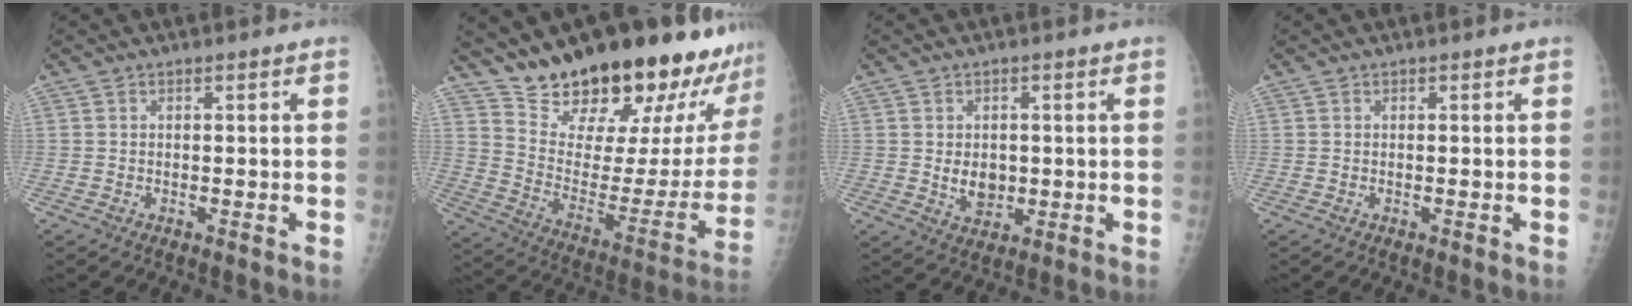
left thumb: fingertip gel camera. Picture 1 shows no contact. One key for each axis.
{"total": 28.1, "fx": 23.2, "fy": 8.2, "fz": 13.5, "tx": -0.175, "ty": -0.145, "tz": 0.332}
{"total": 5.0, "fx": 0.1, "fy": 3.9, "fz": 3.1, "tx": -0.027, "ty": -0.005, "tz": 0.012}
{"total": 0.0}